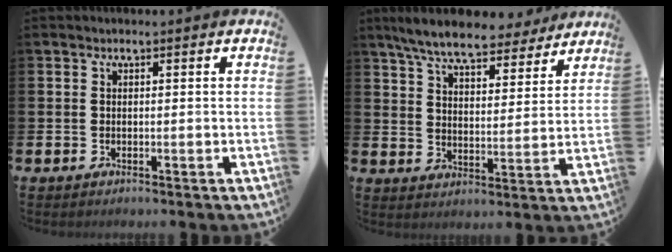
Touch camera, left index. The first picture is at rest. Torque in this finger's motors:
{"motor_torque": [1.10, -1.04, 1.06, 0.21]}